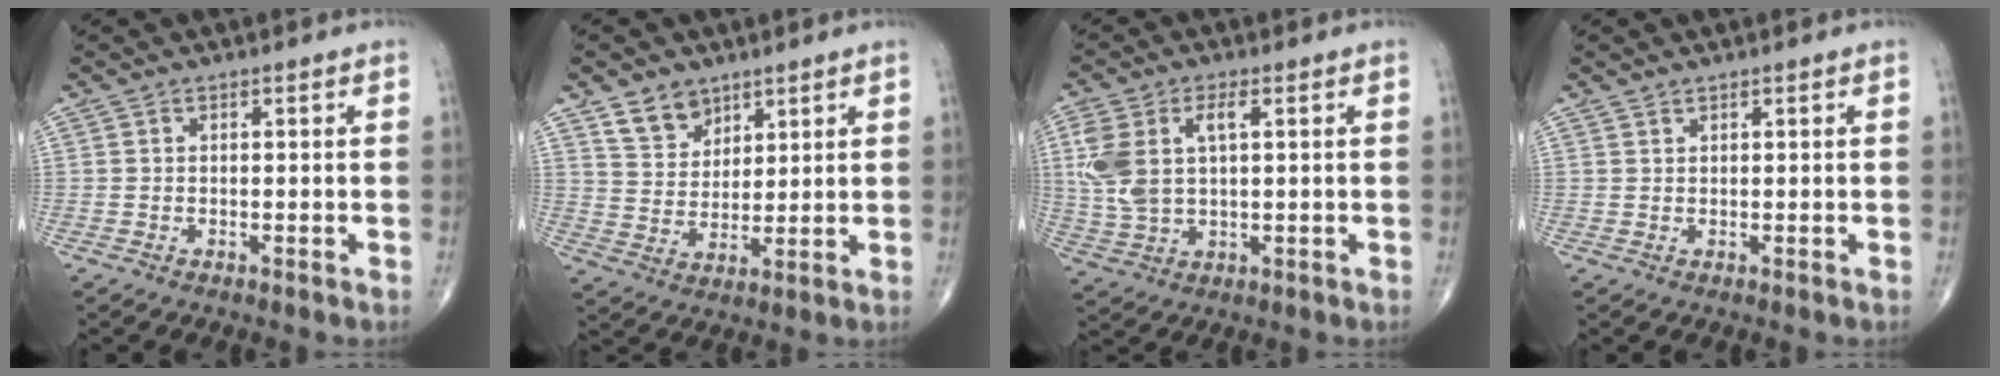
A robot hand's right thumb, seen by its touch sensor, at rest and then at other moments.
{"total": 7.2, "force": [4.8, 4.7, 2.4], "torque": [-0.018, -0.035, 0.096]}
{"total": 10.5, "force": [2.5, 5.4, 8.6], "torque": [-0.202, 0.009, 0.055]}
{"total": 0.6, "force": [0.6, 0.1, 0.0], "torque": [-0.001, -0.005, 0.010]}